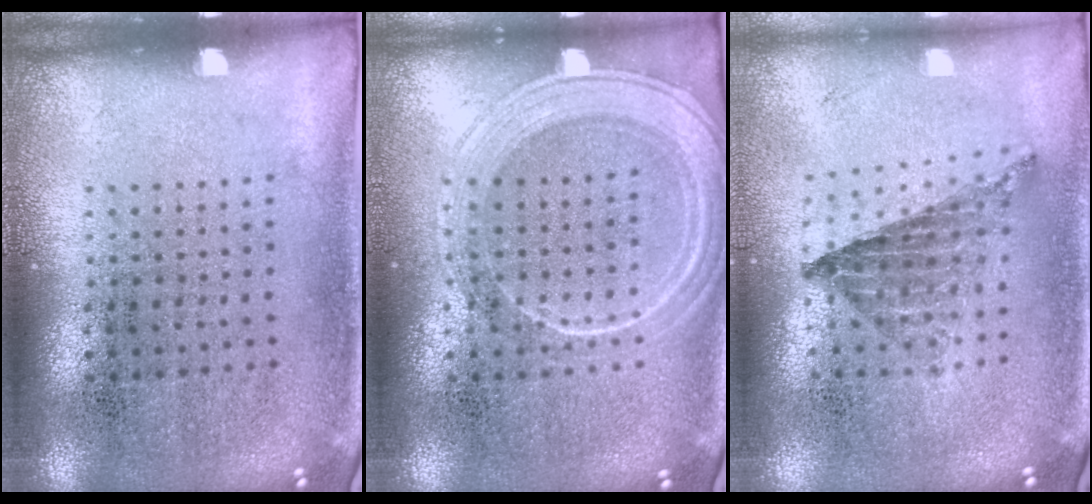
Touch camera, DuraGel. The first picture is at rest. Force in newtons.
{"total": 1.8, "press": 1.8, "slide": 0.4}
{"total": 0.5, "press": 0.5, "slide": 0.1}